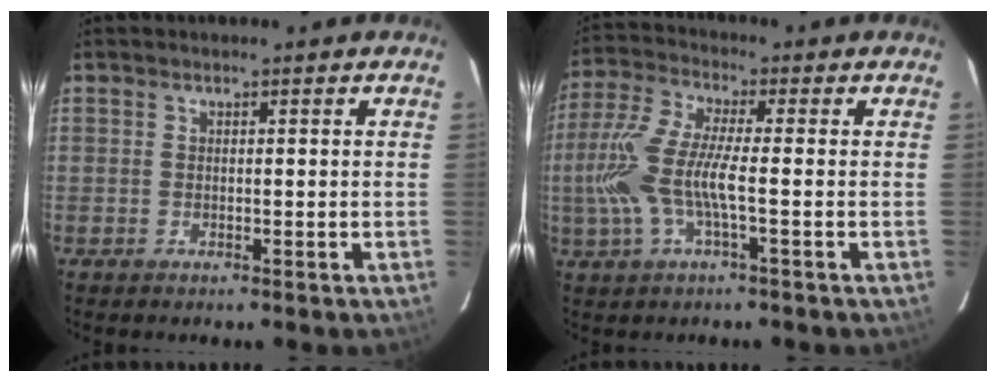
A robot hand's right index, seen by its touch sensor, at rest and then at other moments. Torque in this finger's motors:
{"motor_torque": [0.44, -0.12, 0.33, 0.19]}